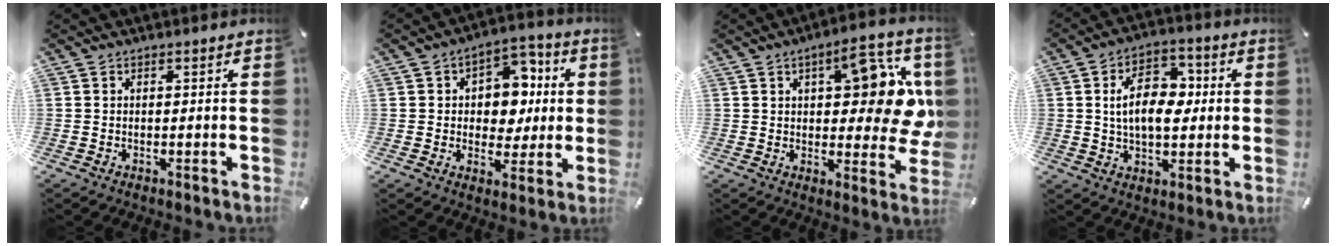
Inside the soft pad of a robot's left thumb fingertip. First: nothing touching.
{"total": 10.4, "force": [1.0, 8.9, 5.4], "torque": [-0.062, -0.003, 0.018]}
{"total": 17.0, "force": [4.4, 7.3, 14.6], "torque": [-0.177, -0.022, 0.067]}
{"total": 12.3, "force": [1.0, 8.3, 9.0], "torque": [-0.146, 0.005, 0.014]}